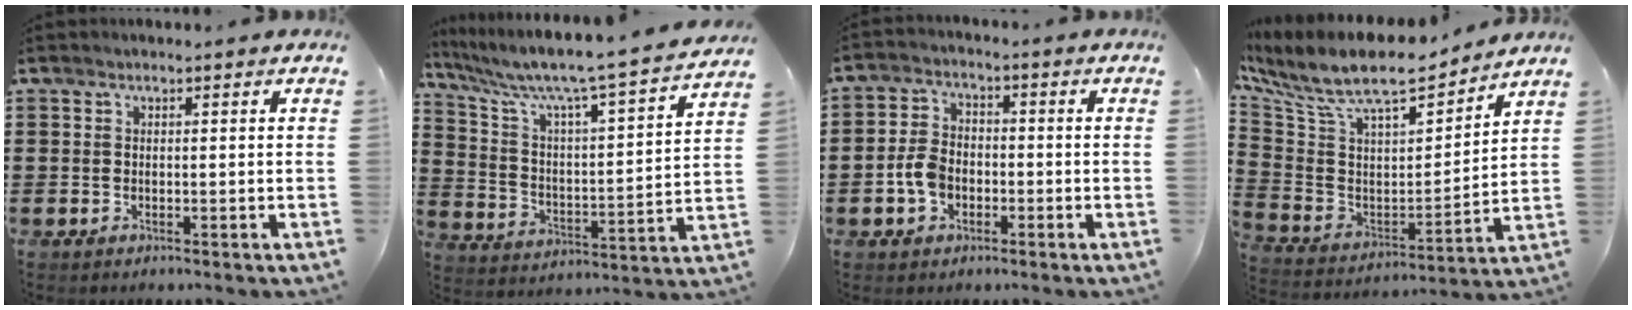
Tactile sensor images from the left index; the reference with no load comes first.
{"total": 7.2, "force": [6.1, -0.1, 3.8], "torque": [-0.104, -0.056, 0.093]}
{"total": 5.1, "force": [-1.6, 3.6, 3.3], "torque": [-0.088, 0.002, -0.037]}
{"total": 10.5, "force": [8.5, 3.1, 5.3], "torque": [-0.140, -0.057, 0.148]}